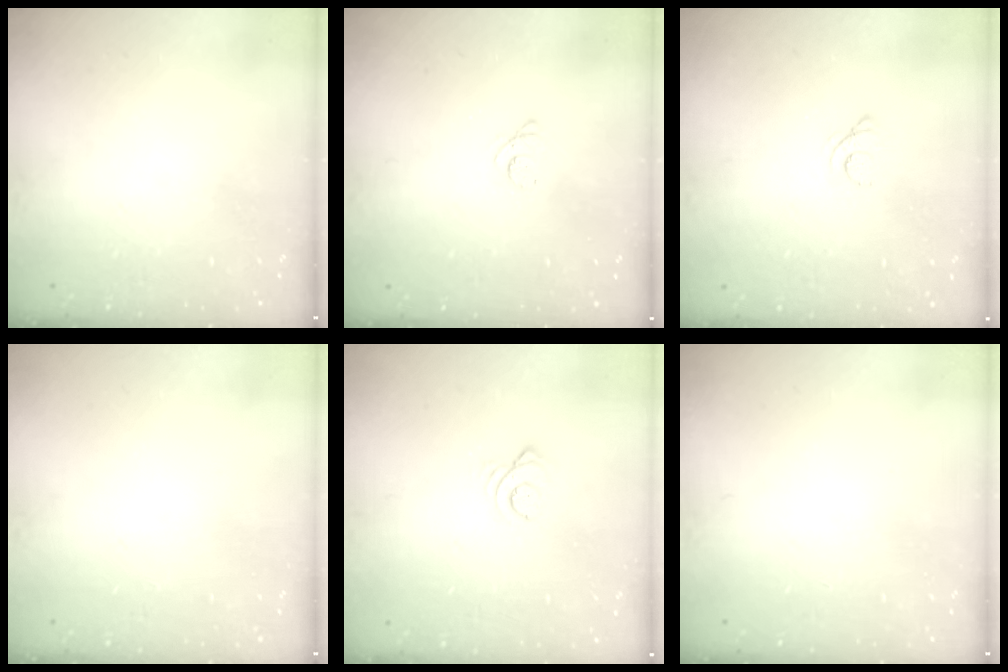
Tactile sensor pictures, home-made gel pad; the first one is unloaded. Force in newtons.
{"total": 2.5, "press": 2.5, "slide": 0.3}
{"total": 1.1, "press": 1.1, "slide": 0.1}
{"total": 0.0}
{"total": 3.2, "press": 3.2, "slide": 0.1}
{"total": 0.0}